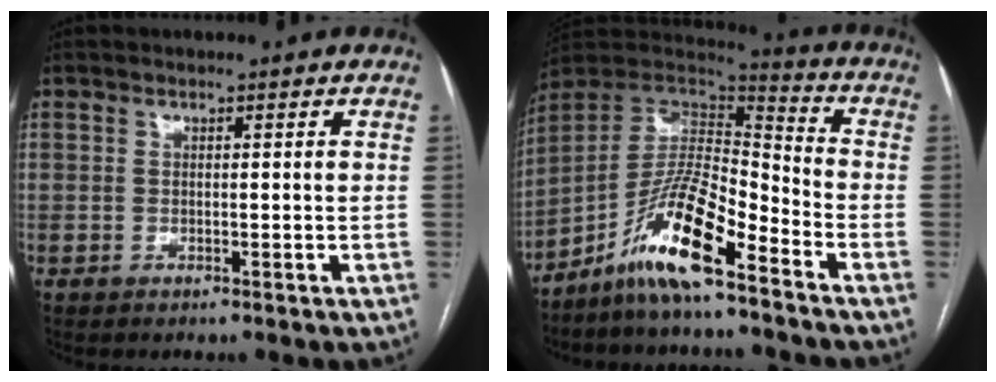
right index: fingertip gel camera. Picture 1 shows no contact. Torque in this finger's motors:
{"motor_torque": [1.09, -0.97, 0.20, 0.02]}